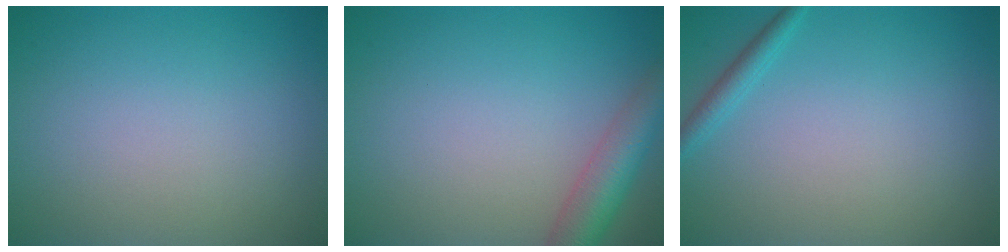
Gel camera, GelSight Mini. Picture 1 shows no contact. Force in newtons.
{"total": 4.4, "press": 4.4, "slide": 0.3}
{"total": 1.4, "press": 1.4, "slide": 0.1}